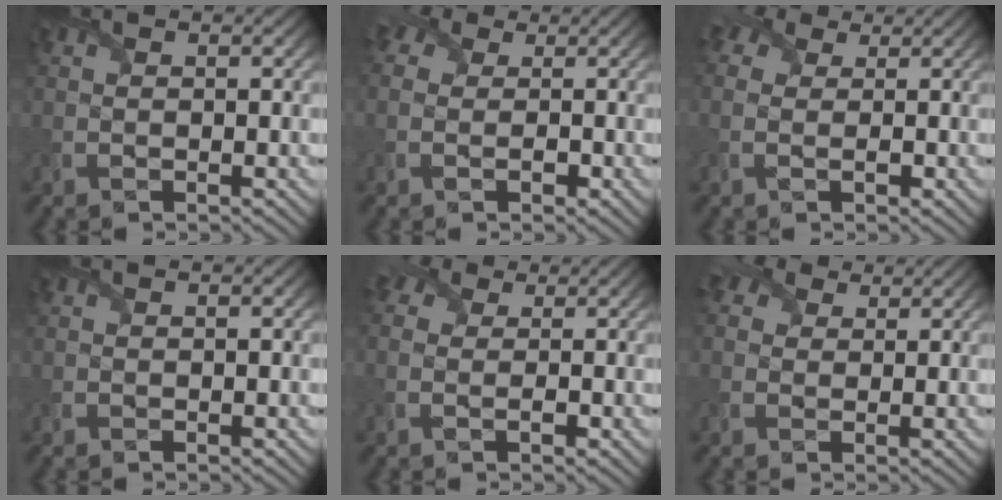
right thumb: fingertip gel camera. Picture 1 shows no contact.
{"total": 5.7, "force": [-0.1, 4.7, 3.3], "torque": [-0.070, 0.005, -0.018]}
{"total": 5.1, "force": [0.7, 3.8, 3.3], "torque": [-0.073, 0.012, 0.002]}
{"total": 0.0}
{"total": 4.9, "force": [0.4, 3.6, 3.2], "torque": [-0.067, 0.010, -0.004]}
{"total": 4.0, "force": [2.1, 2.9, 1.7], "torque": [-0.044, 0.008, 0.029]}